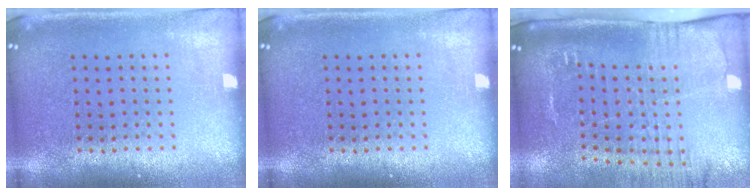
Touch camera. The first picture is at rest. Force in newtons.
{"total": 0.0}
{"total": 2.8, "press": 2.1, "slide": 1.7}